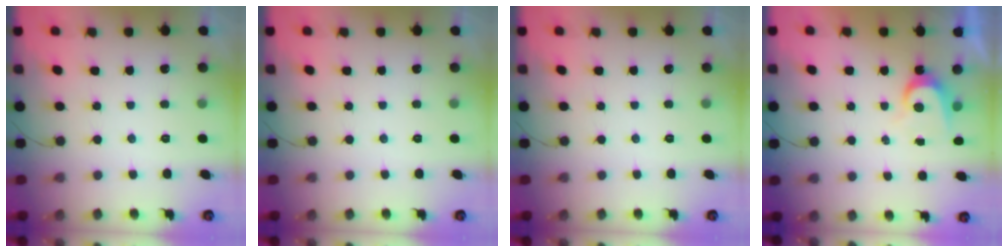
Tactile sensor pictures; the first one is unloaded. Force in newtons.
{"total": 0.0}
{"total": 0.0}
{"total": 5.1, "press": 5.0, "slide": 0.5}